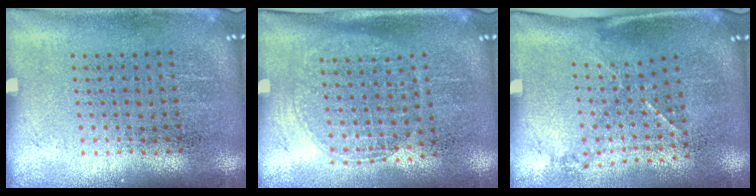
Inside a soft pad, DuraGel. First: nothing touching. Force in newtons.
{"total": 1.5, "press": 1.3, "slide": 0.7}
{"total": 1.5, "press": 1.0, "slide": 1.2}